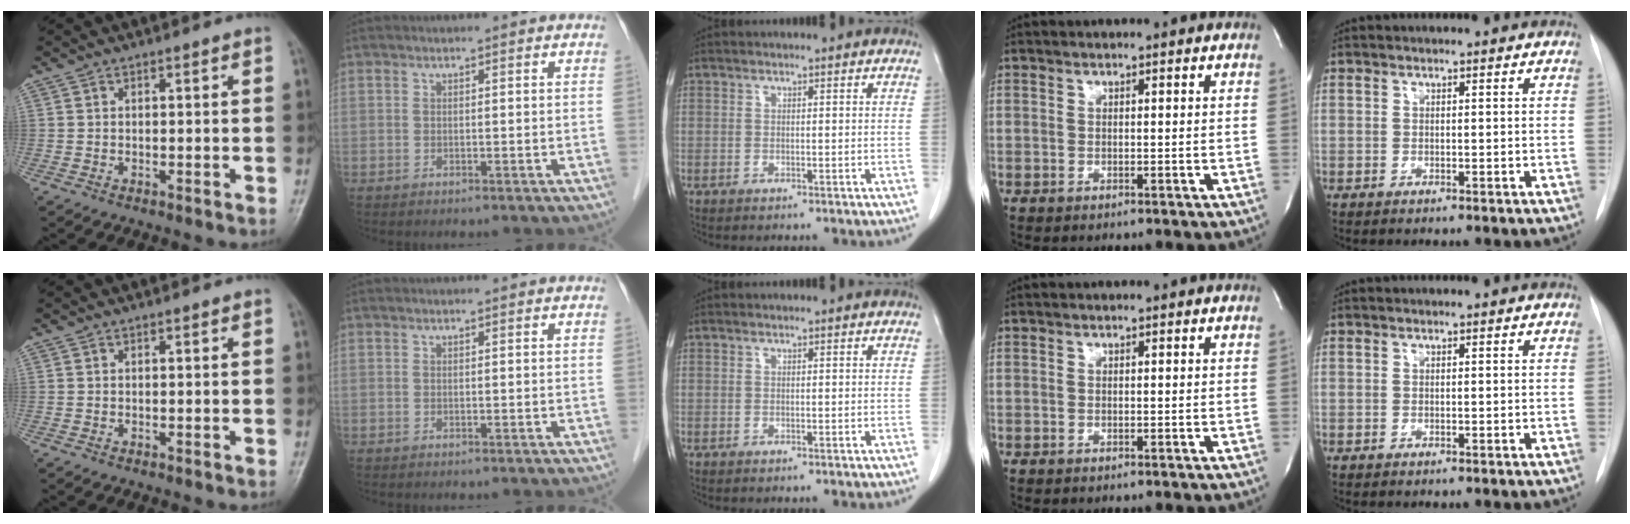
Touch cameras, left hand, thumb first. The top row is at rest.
{}